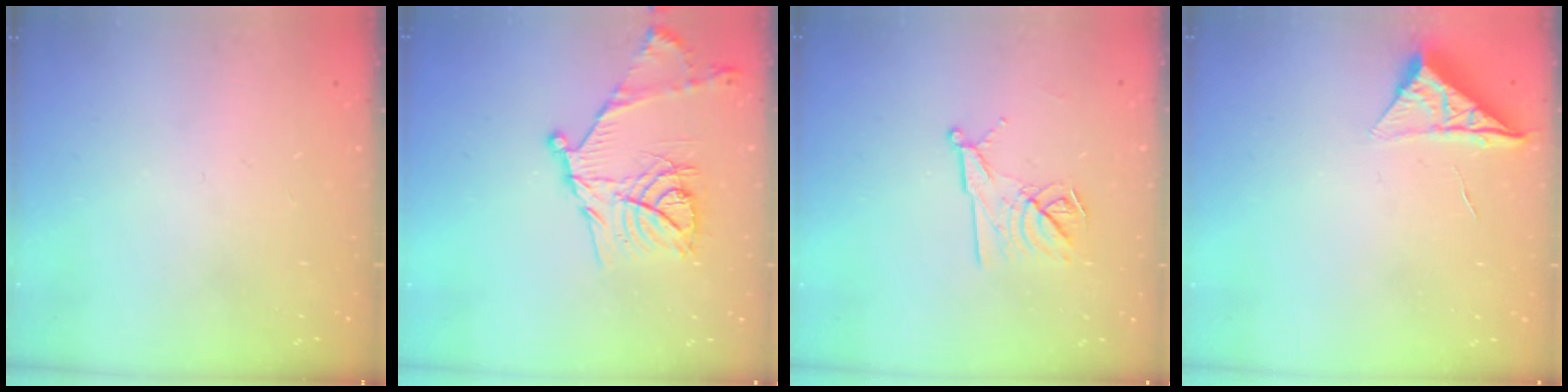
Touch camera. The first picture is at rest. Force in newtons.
{"total": 17.5, "press": 17.5, "slide": 1.2}
{"total": 11.3, "press": 11.3, "slide": 0.4}
{"total": 6.5, "press": 6.5, "slide": 0.3}